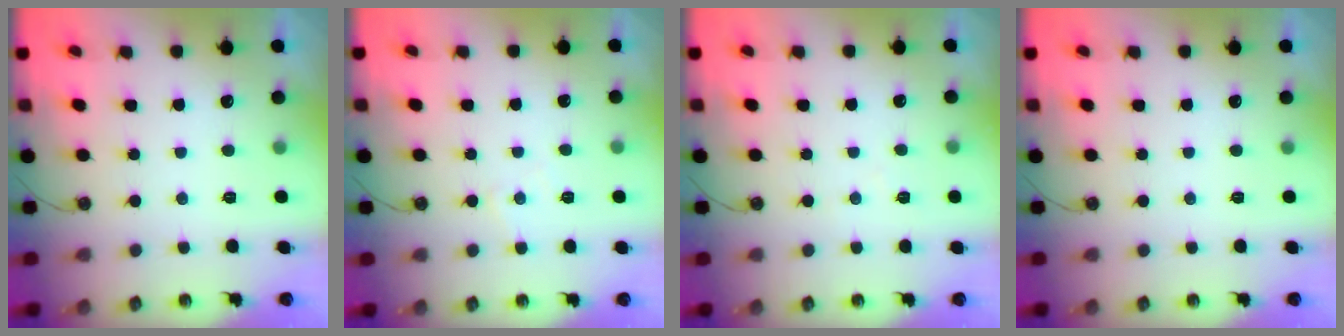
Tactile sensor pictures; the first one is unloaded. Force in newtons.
{"total": 3.1, "press": 3.1, "slide": 0.5}
{"total": 3.8, "press": 3.7, "slide": 0.6}
{"total": 0.0}